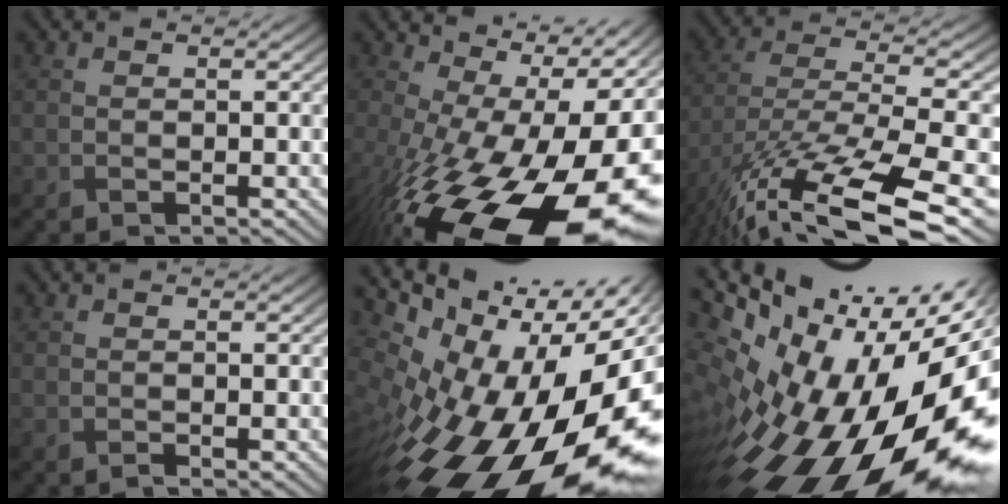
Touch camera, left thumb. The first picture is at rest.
{"total": 20.9, "force": [-5.6, 9.9, 17.5], "torque": [-0.290, -0.061, -0.069]}
{"total": 15.7, "force": [-9.5, 4.6, 11.6], "torque": [-0.261, -0.019, -0.144]}
{"total": 0.6, "force": [0.1, 0.2, 0.5], "torque": [-0.011, -0.001, 0.002]}
{"total": 22.1, "force": [-4.6, 12.1, 17.9], "torque": [-0.297, -0.070, -0.058]}
{"total": 21.3, "force": [-2.5, 8.8, 19.2], "torque": [-0.313, -0.081, -0.023]}